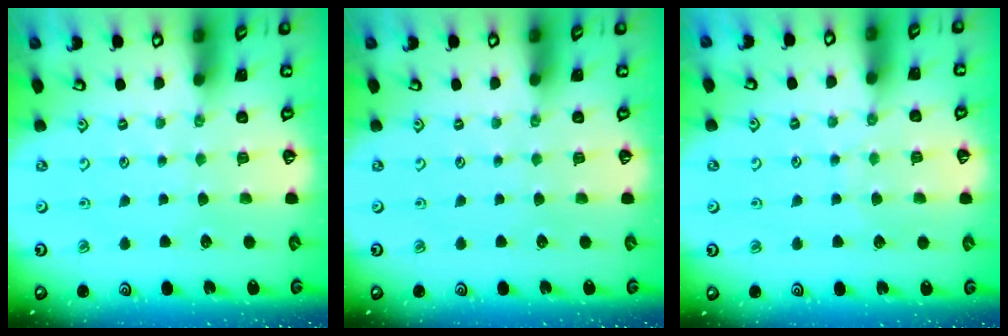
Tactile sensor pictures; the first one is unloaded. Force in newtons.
{"total": 0.0}
{"total": 6.4, "press": 6.4, "slide": 0.6}